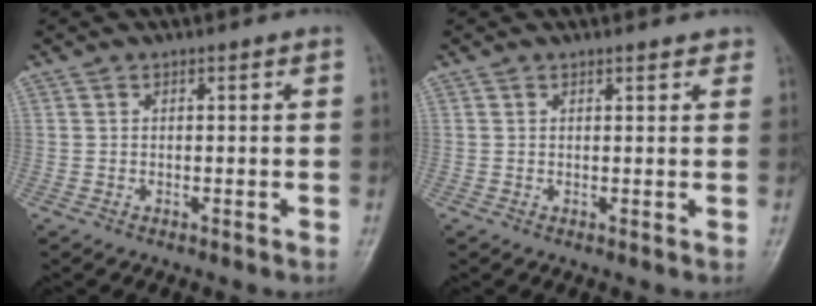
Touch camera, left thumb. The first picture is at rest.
{"total": 1.7, "force": [1.4, 0.6, 0.8], "torque": [-0.003, -0.004, 0.015]}